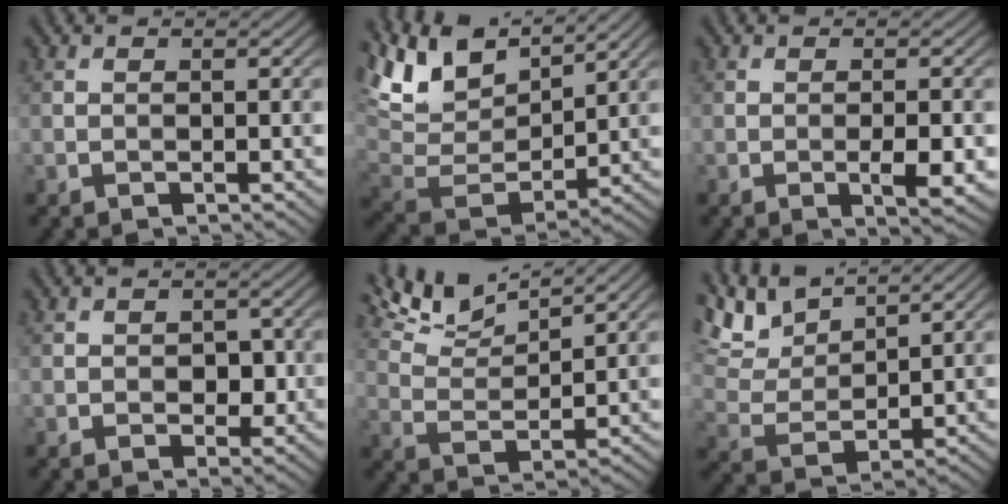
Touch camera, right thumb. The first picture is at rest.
{"total": 12.0, "force": [8.2, 5.1, 7.2], "torque": [-0.197, 0.020, 0.156]}
{"total": 3.3, "force": [-1.0, 0.7, 3.1], "torque": [-0.053, -0.001, -0.011]}
{"total": 2.4, "force": [-0.2, 1.7, 1.6], "torque": [-0.028, -0.008, -0.004]}
{"total": 7.6, "force": [6.2, 1.5, 4.2], "torque": [-0.104, 0.011, 0.124]}
{"total": 9.1, "force": [6.8, 2.9, 5.4], "torque": [-0.131, 0.006, 0.125]}